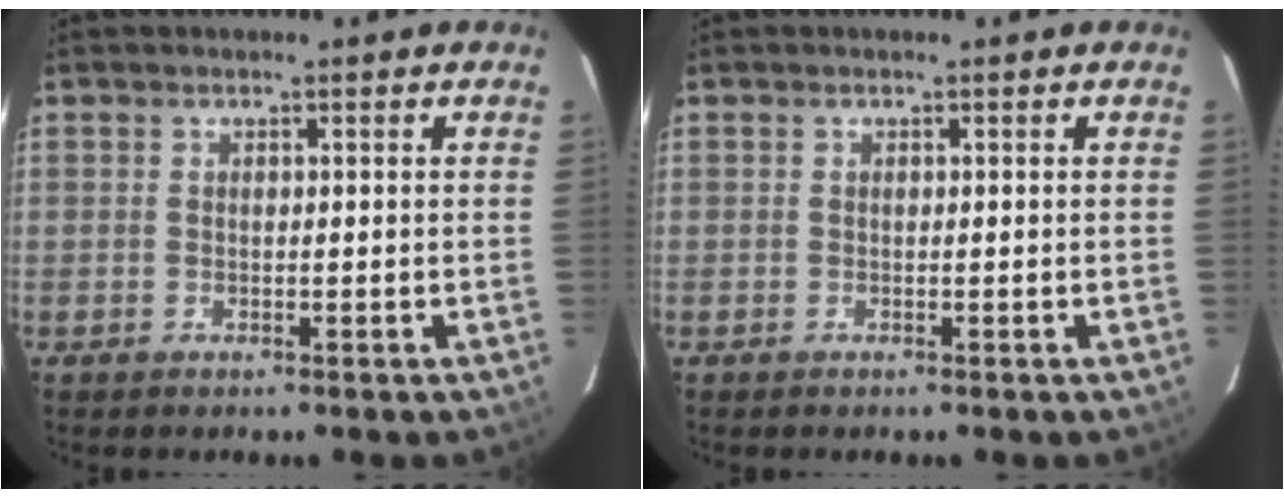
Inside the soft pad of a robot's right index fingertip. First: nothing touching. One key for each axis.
{"total": 0.0}